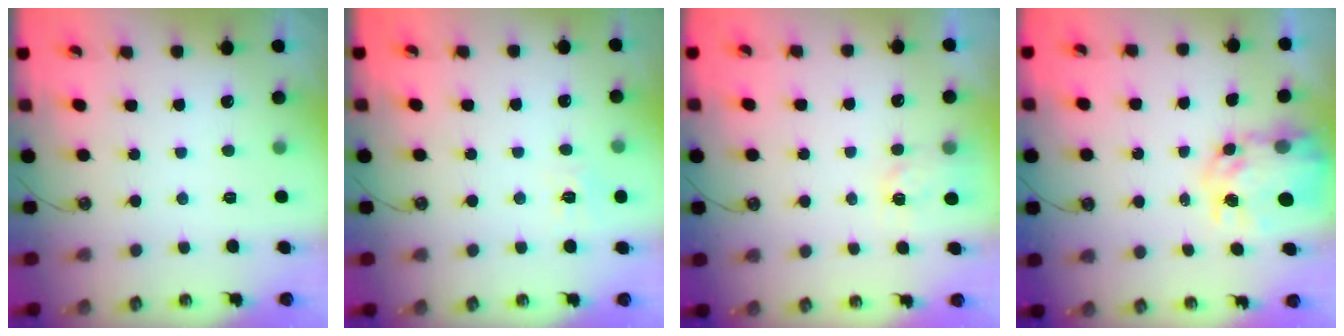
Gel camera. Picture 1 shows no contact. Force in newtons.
{"total": 7.0, "press": 7.0, "slide": 0.7}
{"total": 3.3, "press": 3.3, "slide": 0.5}
{"total": 8.4, "press": 8.4, "slide": 0.6}